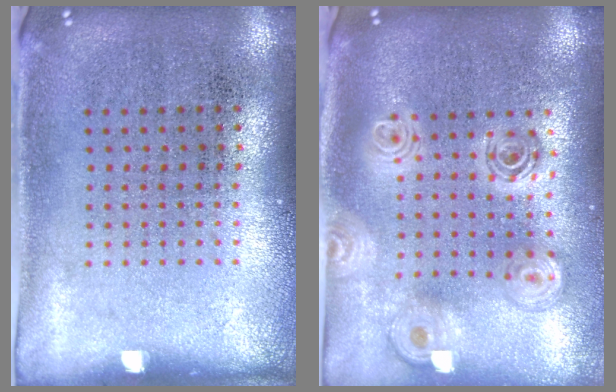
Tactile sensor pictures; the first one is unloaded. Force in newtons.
{"total": 2.3, "press": 1.8, "slide": 1.4}